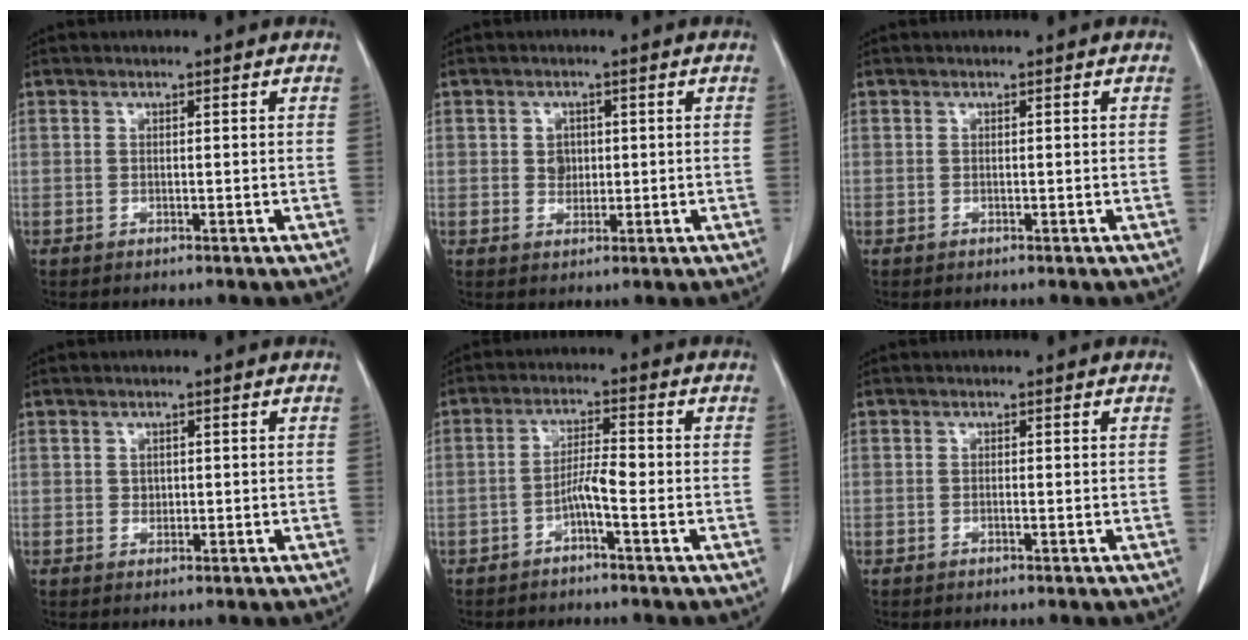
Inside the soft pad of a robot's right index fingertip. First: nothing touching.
{"total": 2.5, "force": [0.3, 2.1, 1.2], "torque": [-0.017, 0.002, 0.007]}
{"total": 0.0}
{"total": 0.9, "force": [0.1, 0.8, 0.4], "torque": [-0.005, 0.001, 0.003]}
{"total": 3.8, "force": [-1.7, 0.1, 3.4], "torque": [-0.064, 0.005, -0.034]}
{"total": 0.0}